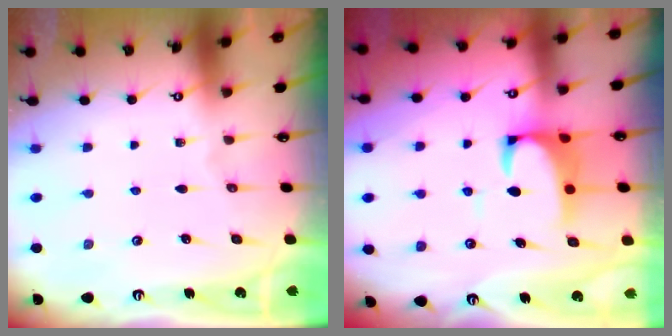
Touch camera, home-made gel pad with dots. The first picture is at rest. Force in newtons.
{"total": 3.4, "press": 3.2, "slide": 1.2}